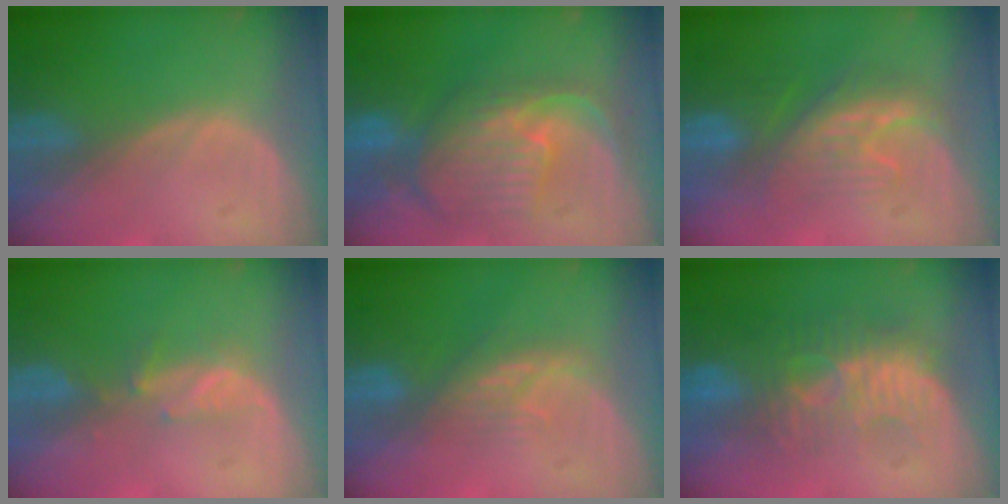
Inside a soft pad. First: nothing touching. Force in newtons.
{"total": 11.0, "press": 9.6, "slide": 5.3}
{"total": 7.9, "press": 7.8, "slide": 1.4}
{"total": 2.7, "press": 2.6, "slide": 0.8}
{"total": 4.3, "press": 4.0, "slide": 1.4}
{"total": 9.4, "press": 8.9, "slide": 3.0}